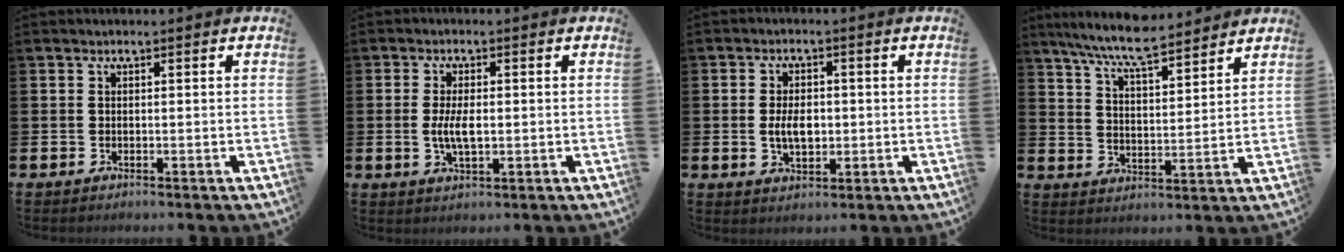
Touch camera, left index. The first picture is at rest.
{"total": 4.1, "force": [0.0, 1.8, 3.7], "torque": [-0.070, -0.001, -0.005]}
{"total": 4.2, "force": [-0.1, 2.5, 3.3], "torque": [-0.042, -0.001, -0.007]}
{"total": 8.4, "force": [7.8, 0.8, 3.1], "torque": [-0.085, -0.036, 0.140]}